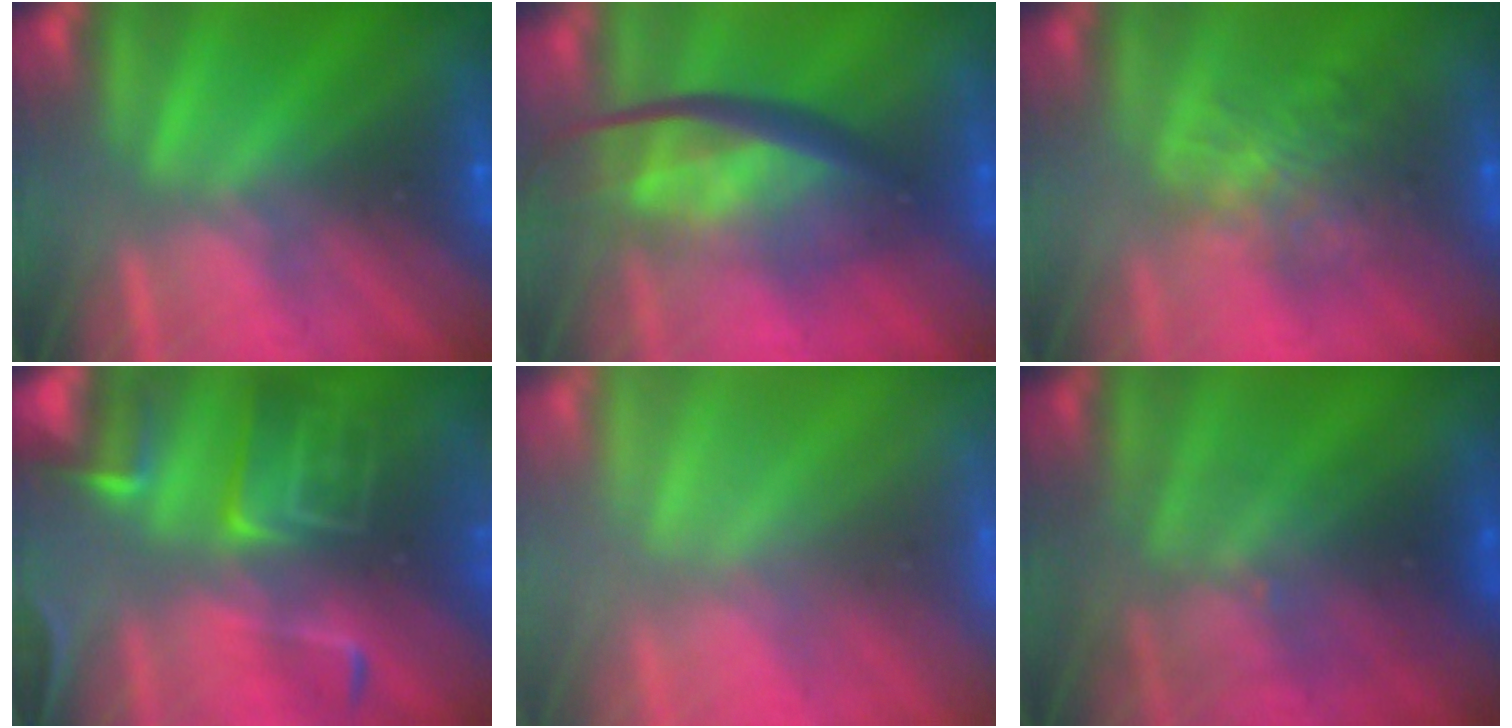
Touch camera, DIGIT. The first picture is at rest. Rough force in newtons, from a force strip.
{"total": 9.8}
{"total": 4.7}
{"total": 6.8}
{"total": 7.4}
{"total": 2.7}